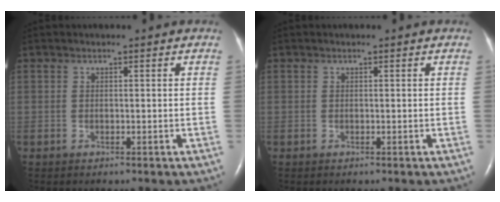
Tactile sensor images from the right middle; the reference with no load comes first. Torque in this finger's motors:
{"motor_torque": [-0.01, 0.01, 0.00, 0.01]}